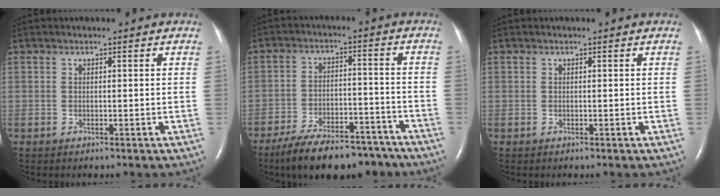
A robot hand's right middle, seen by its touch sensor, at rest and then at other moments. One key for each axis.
{"total": 15.0, "fx": -12.2, "fy": 5.3, "fz": 7.1, "tx": -0.113, "ty": 0.014, "tz": -0.190}
{"total": 0.0}